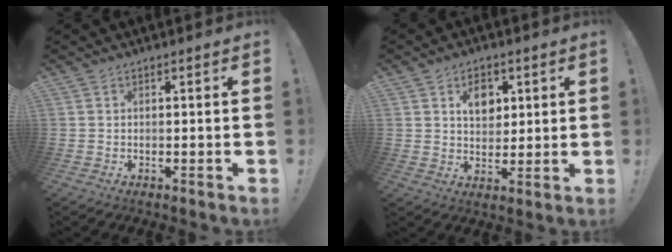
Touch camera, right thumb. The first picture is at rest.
{"total": 7.6, "force": [3.1, 5.7, 3.9], "torque": [-0.040, -0.014, 0.051]}